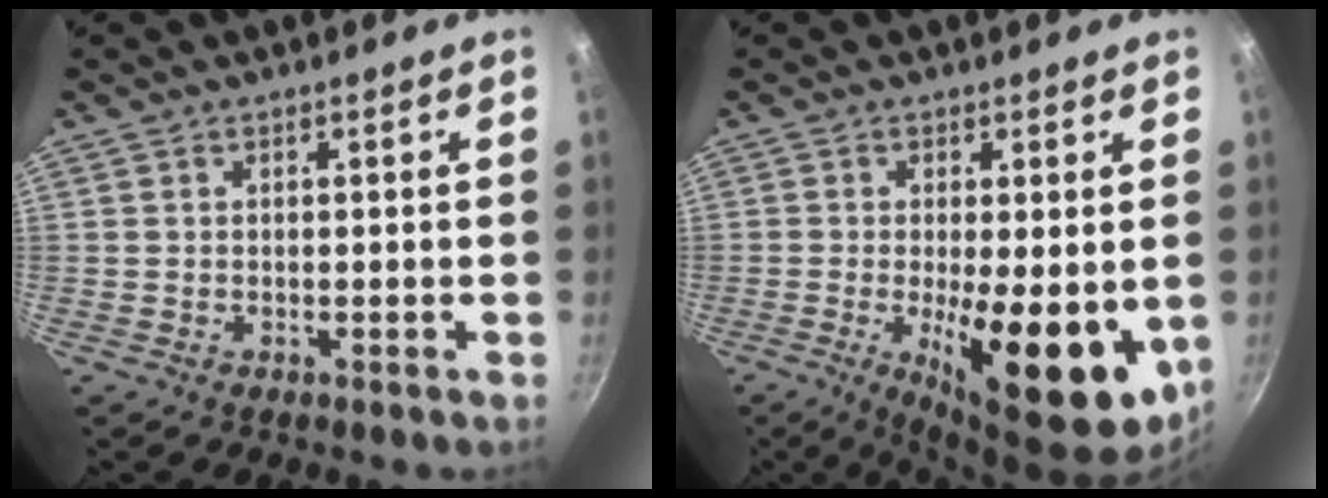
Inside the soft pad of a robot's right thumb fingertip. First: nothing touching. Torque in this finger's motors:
{"motor_torque": [2.53, 2.48, 1.43, -1.22, 0.57]}